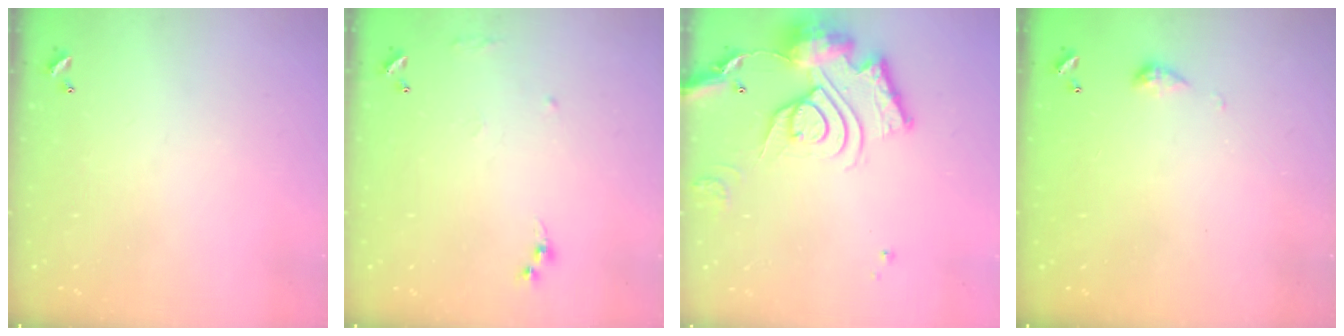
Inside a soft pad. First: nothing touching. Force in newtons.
{"total": 7.5, "press": 7.4, "slide": 0.8}
{"total": 21.9, "press": 21.7, "slide": 2.3}
{"total": 4.0, "press": 4.0, "slide": 0.6}